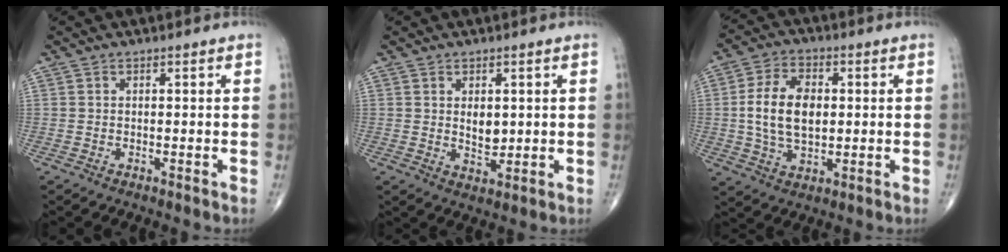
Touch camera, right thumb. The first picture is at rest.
{"total": 4.1, "force": [0.7, 2.5, 3.2], "torque": [-0.037, -0.011, 0.017]}
{"total": 11.4, "force": [0.6, 7.0, 9.0], "torque": [-0.159, 0.004, 0.014]}